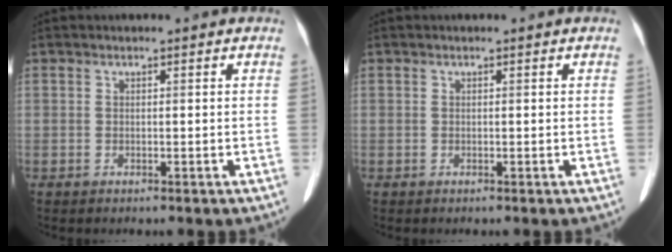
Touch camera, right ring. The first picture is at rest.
{"total": 0.0}